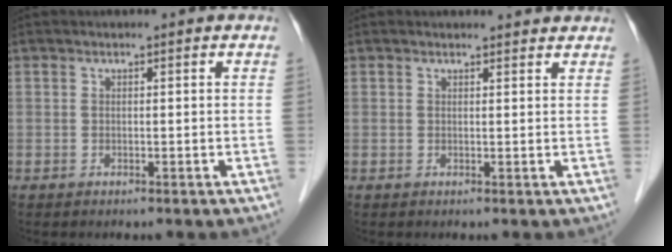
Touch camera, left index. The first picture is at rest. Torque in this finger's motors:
{"motor_torque": [0.88, -1.24, 0.03, -0.01]}